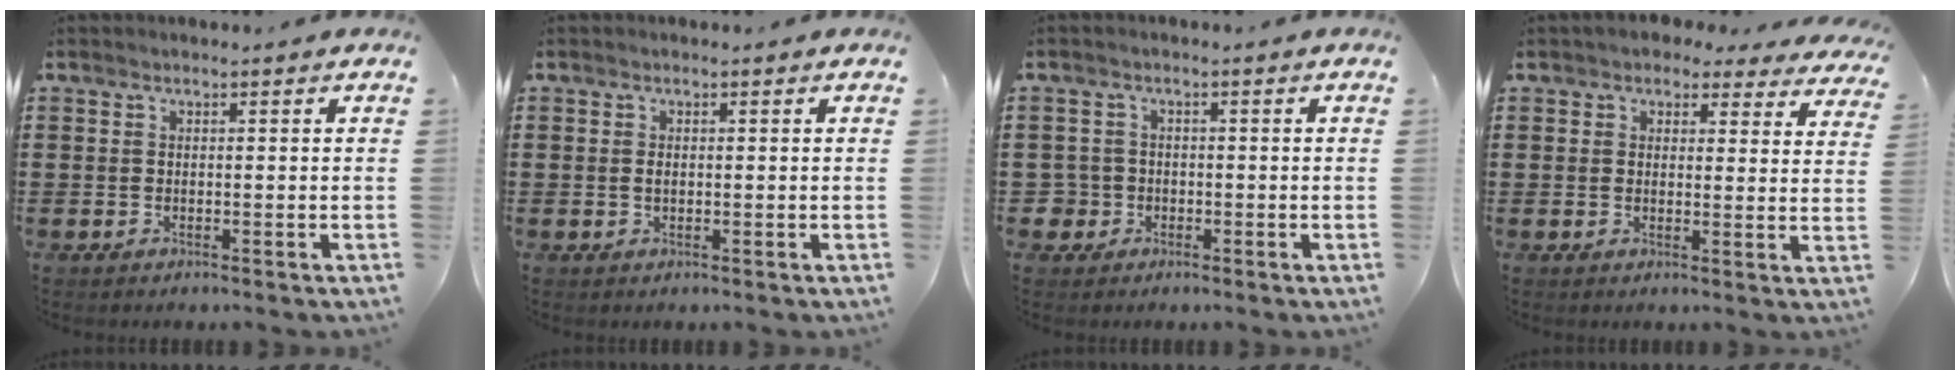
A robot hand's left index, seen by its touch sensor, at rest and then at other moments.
{"total": 0.8, "force": [0.0, 0.4, 0.7], "torque": [-0.016, 0.001, -0.001]}
{"total": 2.4, "force": [-1.1, 2.2, 0.3], "torque": [-0.024, -0.001, -0.029]}
{"total": 3.1, "force": [2.8, 1.1, 0.8], "torque": [-0.019, -0.006, 0.048]}